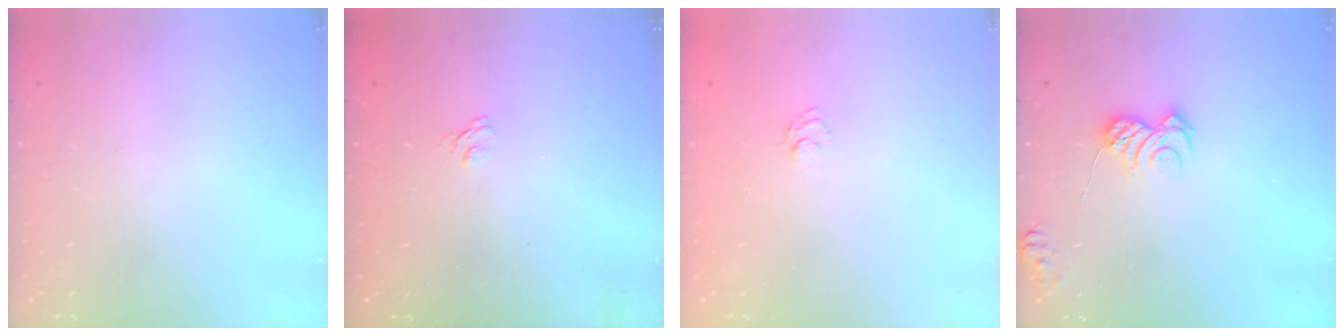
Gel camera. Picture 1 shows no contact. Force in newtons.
{"total": 3.1, "press": 2.8, "slide": 1.3}
{"total": 3.7, "press": 3.5, "slide": 1.3}
{"total": 7.7, "press": 7.7, "slide": 0.9}